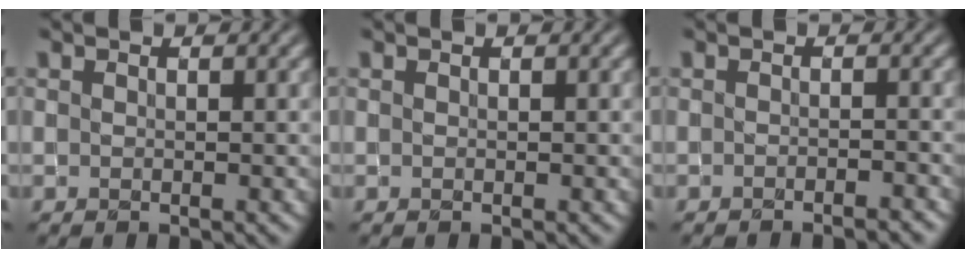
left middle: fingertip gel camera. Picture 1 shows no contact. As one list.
[{"total": 0.0}, {"total": 1.8, "force": [-1.6, 0.3, 0.7], "torque": [-0.002, 0.000, -0.022]}]